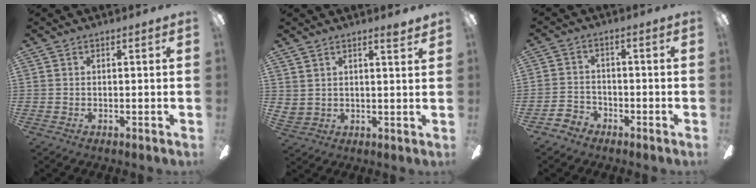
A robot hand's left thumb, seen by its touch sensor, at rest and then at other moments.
{"total": 3.7, "force": [3.5, 1.1, 0.7], "torque": [-0.008, -0.022, 0.062]}
{"total": 4.0, "force": [-3.1, 2.5, 0.6], "torque": [-0.013, 0.018, -0.060]}